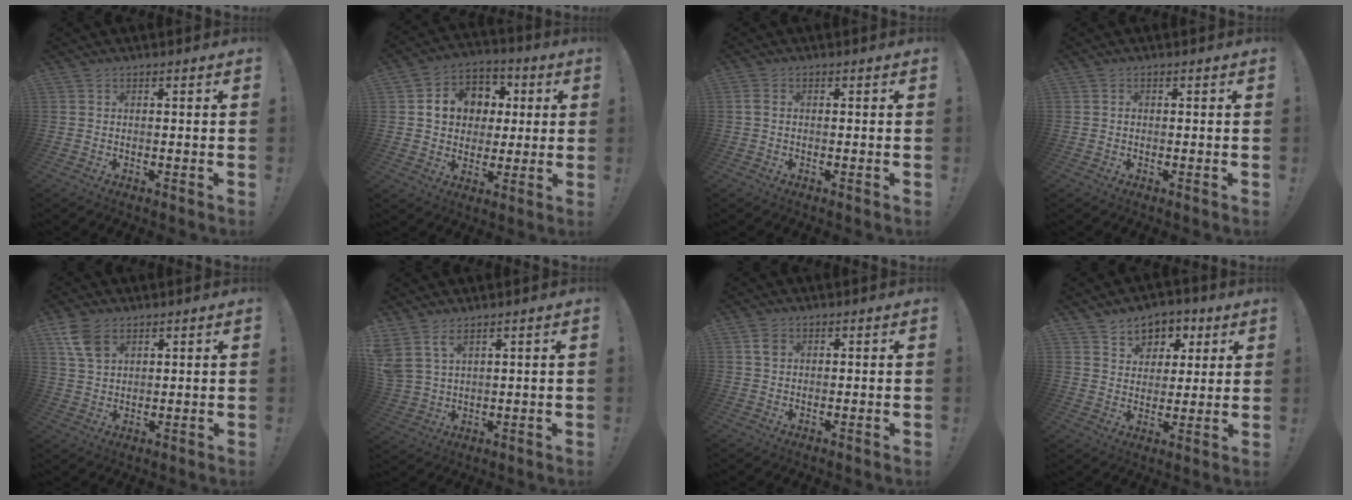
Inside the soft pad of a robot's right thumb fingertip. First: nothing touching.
{"total": 12.6, "force": [2.5, 11.0, 5.5], "torque": [-0.071, -0.004, 0.054]}
{"total": 1.1, "force": [-0.1, 0.6, 0.9], "torque": [-0.022, 0.006, -0.001]}
{"total": 0.5, "force": [-0.2, 0.5, 0.0], "torque": [-0.005, 0.005, -0.002]}
{"total": 7.7, "force": [4.2, 4.7, 4.5], "torque": [-0.081, -0.007, 0.085]}
{"total": 6.1, "force": [4.2, 2.8, 3.3], "torque": [-0.075, -0.019, 0.084]}
{"total": 2.4, "force": [1.0, 1.6, 1.4], "torque": [-0.014, -0.003, 0.017]}
{"total": 7.5, "force": [3.9, 6.3, 1.3], "torque": [-0.010, -0.030, 0.076]}